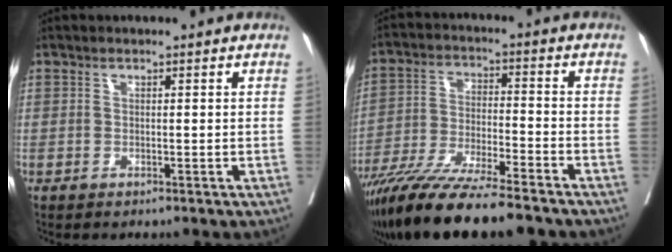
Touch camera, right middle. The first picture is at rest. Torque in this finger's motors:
{"motor_torque": [1.07, -1.06, 0.35, 0.21]}